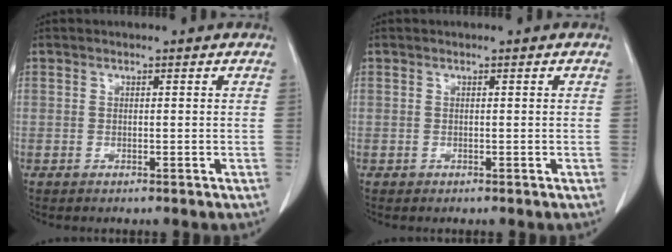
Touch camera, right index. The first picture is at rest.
{"total": 0.0}